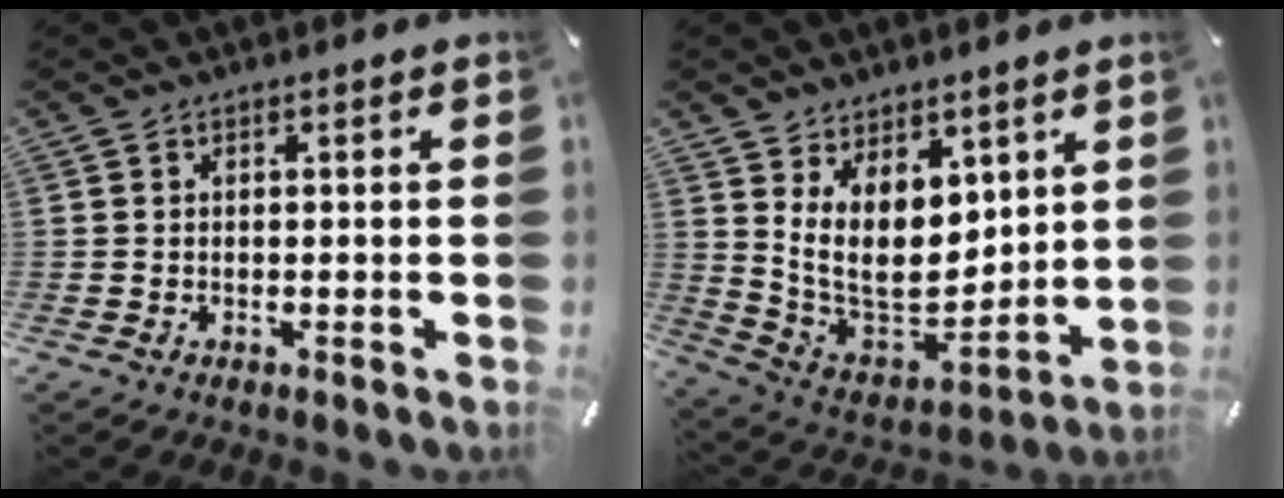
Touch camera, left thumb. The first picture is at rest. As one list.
[{"total": 13.4, "force": [5.4, 9.5, 7.6], "torque": [-0.149, -0.056, 0.110]}]